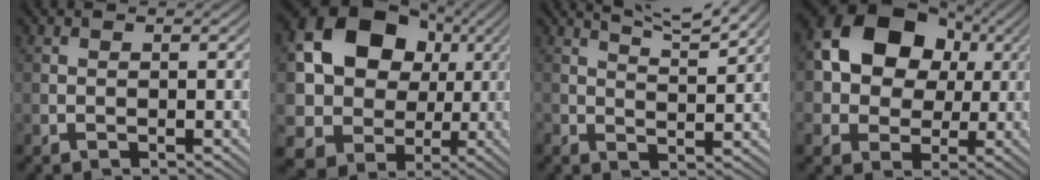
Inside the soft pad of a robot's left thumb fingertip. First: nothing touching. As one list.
[{"total": 15.2, "force": [2.6, 12.8, 7.7], "torque": [-0.174, 0.005, 0.030]}, {"total": 5.8, "force": [4.6, 0.9, 3.4], "torque": [-0.062, 0.003, 0.075]}, {"total": 12.8, "force": [2.5, 10.0, 7.6], "torque": [-0.154, 0.023, 0.029]}]